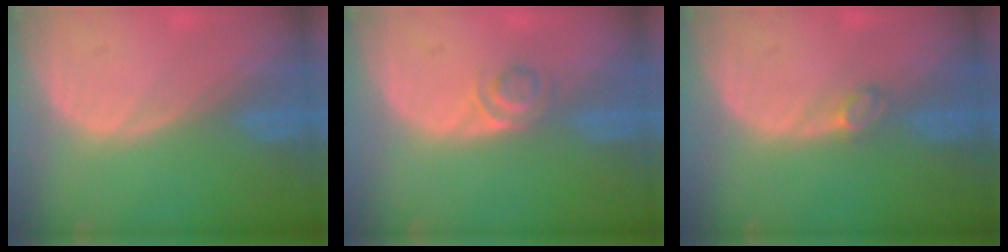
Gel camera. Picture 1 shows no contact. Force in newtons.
{"total": 2.5, "press": 2.4, "slide": 0.8}
{"total": 1.6, "press": 1.6, "slide": 0.2}